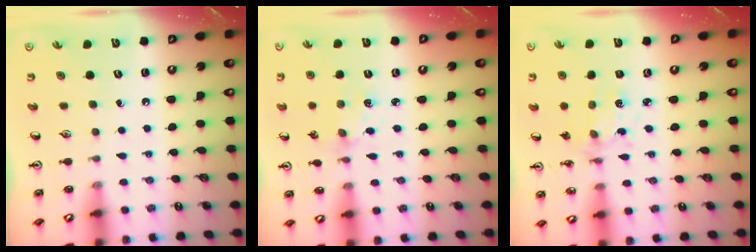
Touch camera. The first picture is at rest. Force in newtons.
{"total": 2.3, "press": 2.3, "slide": 0.3}
{"total": 2.2, "press": 2.2, "slide": 0.4}